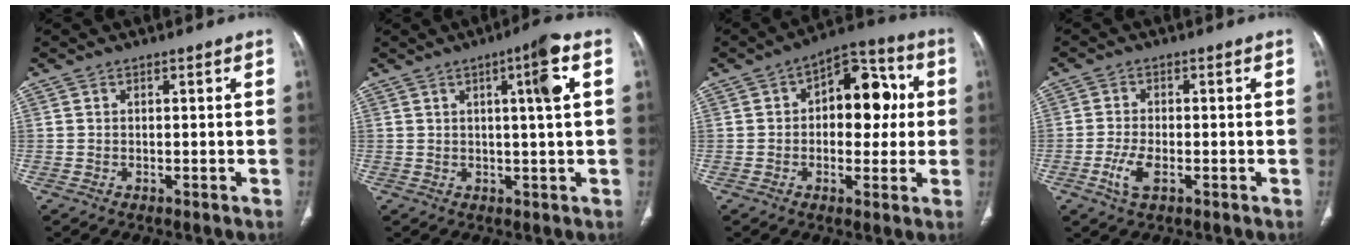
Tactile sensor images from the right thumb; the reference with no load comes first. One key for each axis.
{"total": 6.8, "fx": 1.7, "fy": 0.5, "fz": 6.5, "tx": -0.104, "ty": 0.005, "tz": 0.023}
{"total": 13.3, "fx": 1.5, "fy": 8.2, "fz": 10.4, "tx": -0.088, "ty": 0.032, "tz": 0.013}
{"total": 4.5, "fx": -1.7, "fy": 2.0, "fz": 3.6, "tx": -0.082, "ty": 0.004, "tz": -0.031}